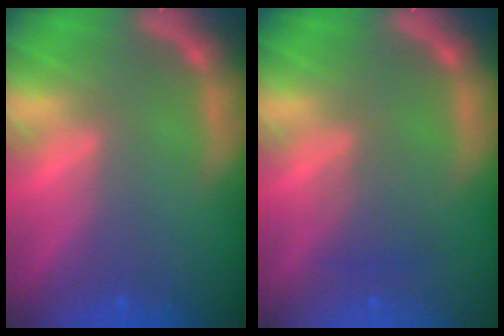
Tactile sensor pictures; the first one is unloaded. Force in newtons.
{"total": 2.0}